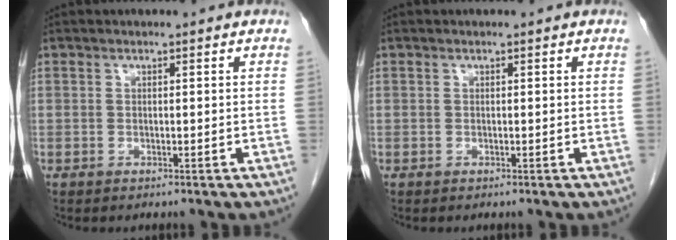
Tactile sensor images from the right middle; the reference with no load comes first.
{"total": 0.0}